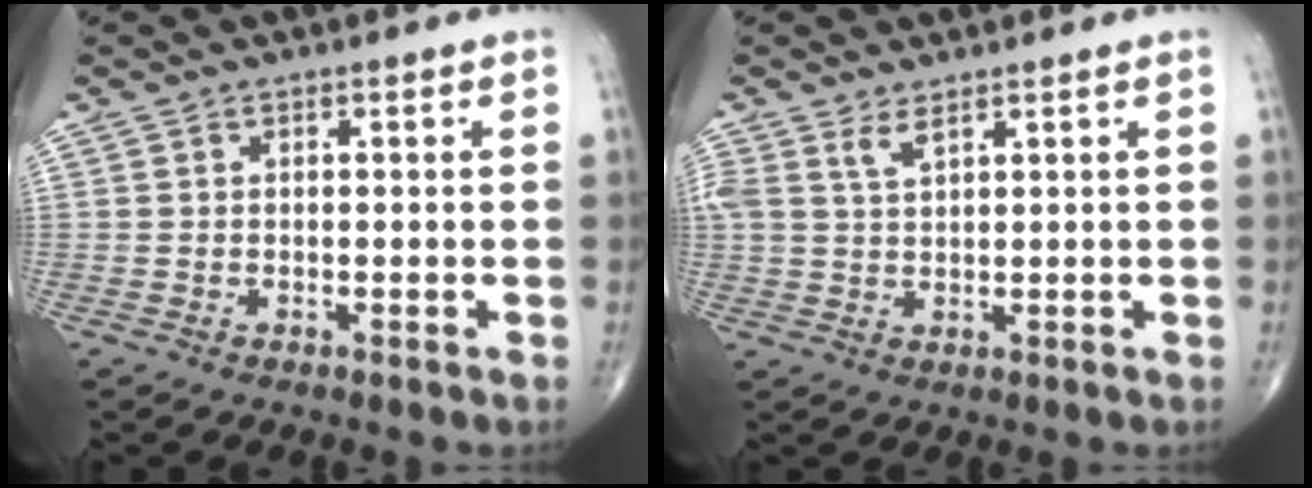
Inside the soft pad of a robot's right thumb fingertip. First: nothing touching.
{"total": 2.9, "force": [2.0, 0.8, 1.9], "torque": [-0.042, -0.006, 0.047]}